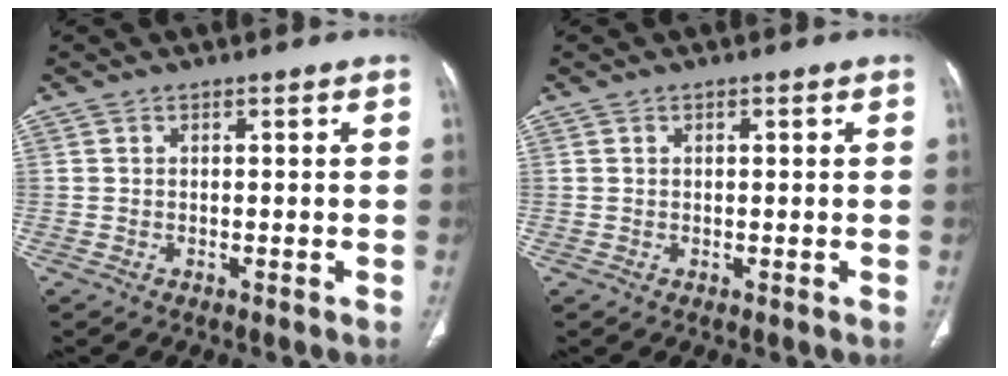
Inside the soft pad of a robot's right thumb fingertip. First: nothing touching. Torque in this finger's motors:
{"motor_torque": [-0.30, -0.57, -0.06, 0.22, -0.03]}